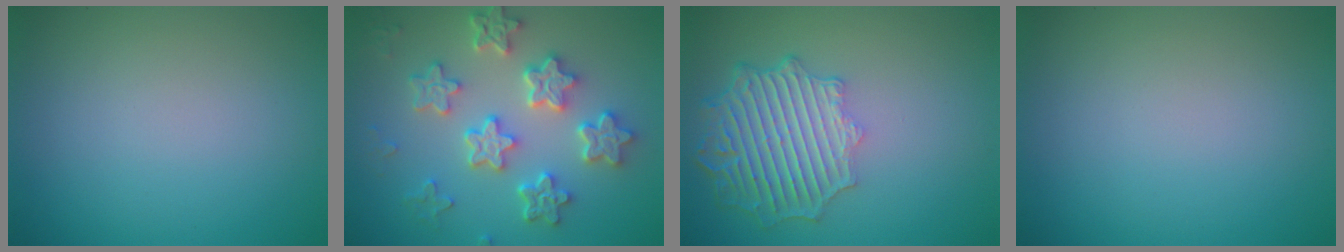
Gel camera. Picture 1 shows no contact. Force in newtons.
{"total": 5.8, "press": 5.2, "slide": 2.7}
{"total": 6.5, "press": 4.9, "slide": 4.1}
{"total": 0.0}